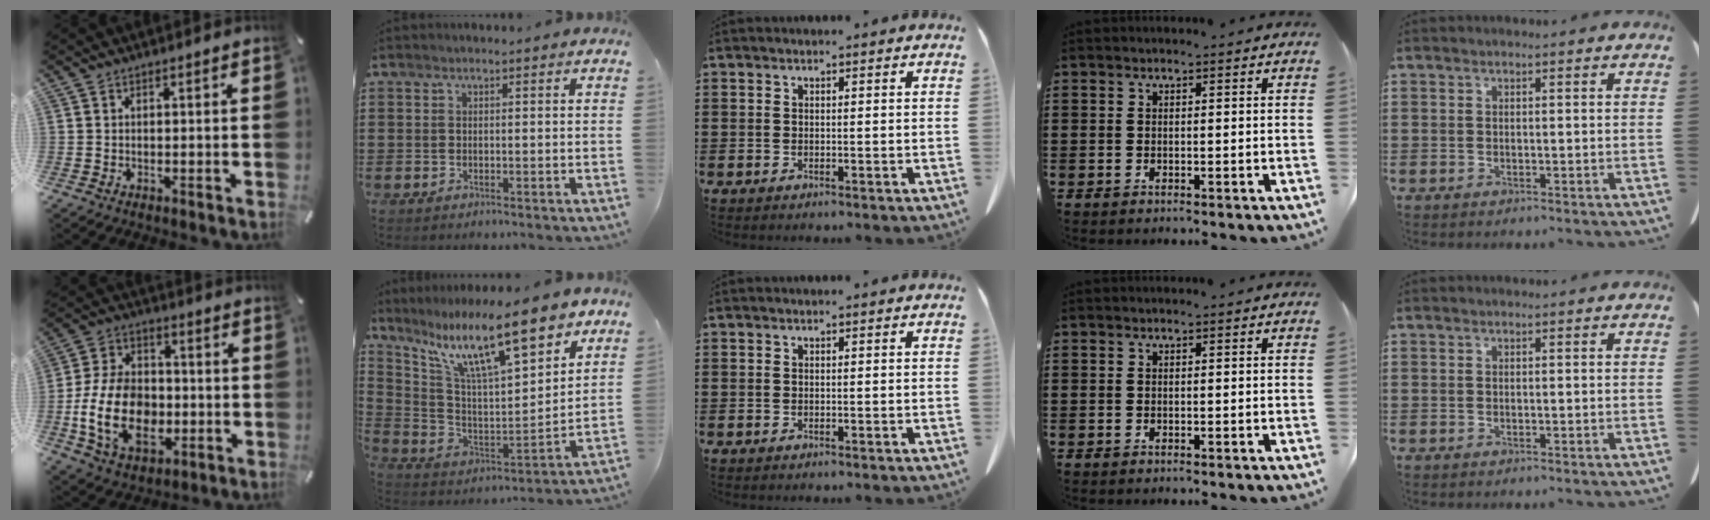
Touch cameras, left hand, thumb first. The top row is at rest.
{"thumb": {"total": 17.5, "force": [-4.0, 12.4, 11.7], "torque": [-0.253, 0.015, -0.070]}, "index": {"total": 15.0, "force": [10.4, 3.4, 10.2], "torque": [-0.201, -0.056, 0.173]}}